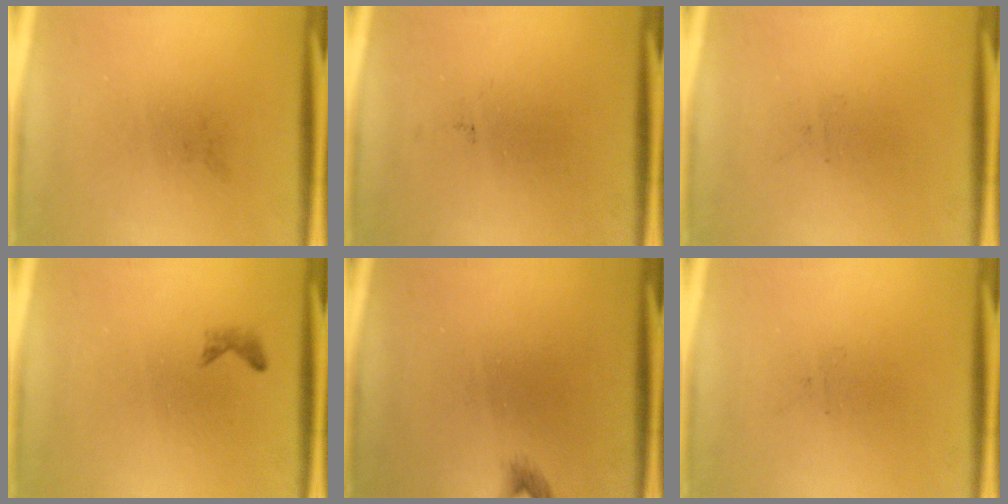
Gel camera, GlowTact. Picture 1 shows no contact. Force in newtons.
{"total": 0.0}
{"total": 0.0}
{"total": 0.7}
{"total": 0.9}
{"total": 0.0}